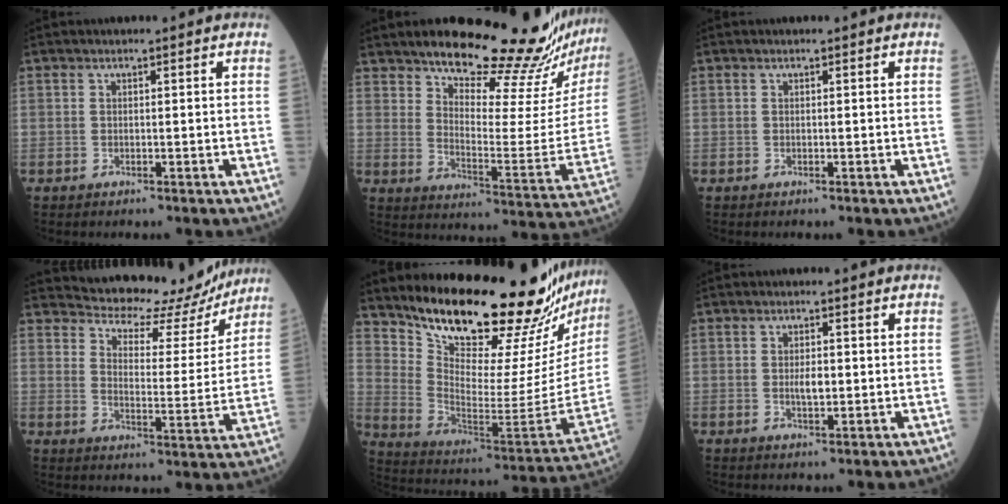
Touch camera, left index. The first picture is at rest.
{"total": 21.3, "force": [18.8, 1.3, 9.8], "torque": [-0.128, -0.089, 0.248]}
{"total": 0.0}
{"total": 16.7, "force": [15.5, 5.2, 3.1], "torque": [-0.018, -0.018, 0.184]}
{"total": 25.4, "force": [22.3, 1.4, 12.1], "torque": [-0.195, -0.121, 0.323]}
{"total": 2.1, "force": [0.0, 0.8, 1.9], "torque": [-0.030, -0.002, 0.001]}